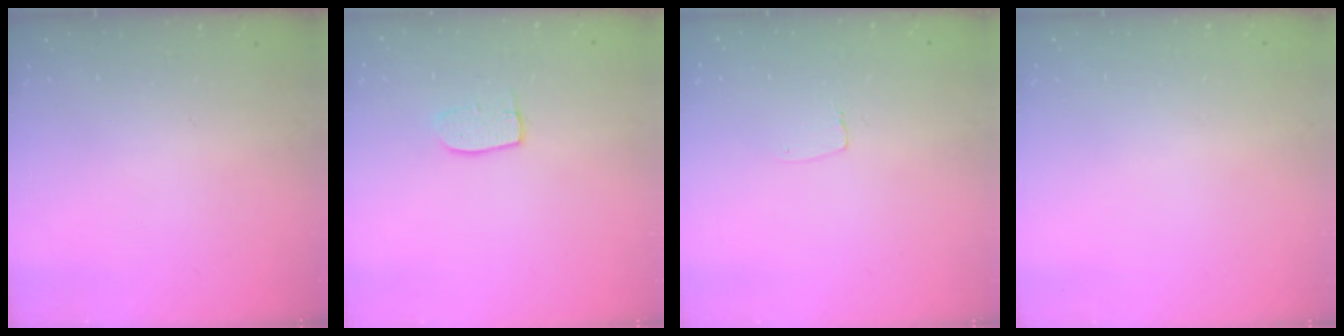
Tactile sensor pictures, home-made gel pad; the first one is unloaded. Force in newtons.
{"total": 5.8, "press": 5.8, "slide": 0.4}
{"total": 3.5, "press": 3.5, "slide": 0.2}
{"total": 0.0}